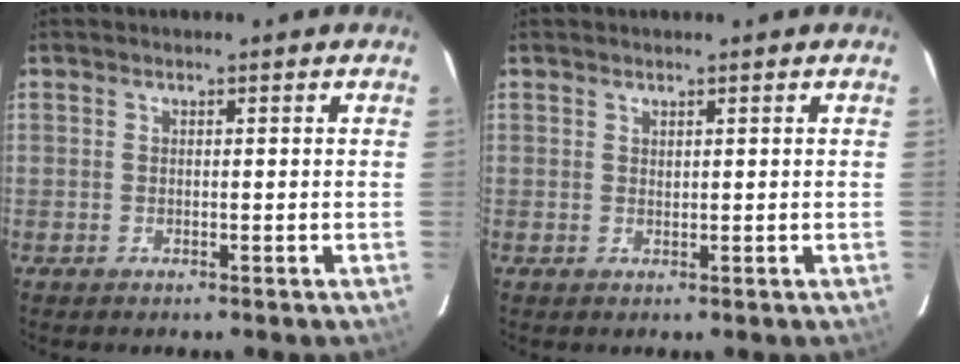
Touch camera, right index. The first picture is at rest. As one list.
[{"total": 0.6, "force": [0.5, 0.1, 0.1], "torque": [-0.001, 0.001, 0.011]}]